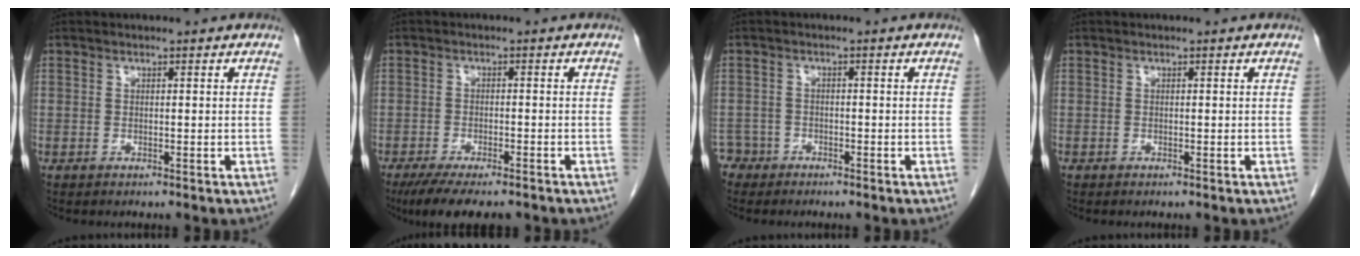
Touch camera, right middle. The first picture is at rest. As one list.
[{"total": 9.2, "force": [-7.2, 2.5, 5.1], "torque": [-0.073, -0.011, -0.109]}, {"total": 2.5, "force": [-2.0, 1.3, -0.8], "torque": [0.010, 0.006, -0.038]}, {"total": 0.0}]